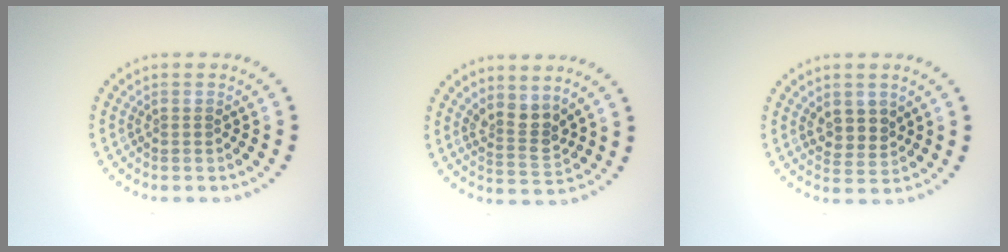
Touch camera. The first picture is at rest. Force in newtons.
{"total": 2.7, "press": 2.2, "slide": 1.6}
{"total": 2.4, "press": 2.2, "slide": 0.9}